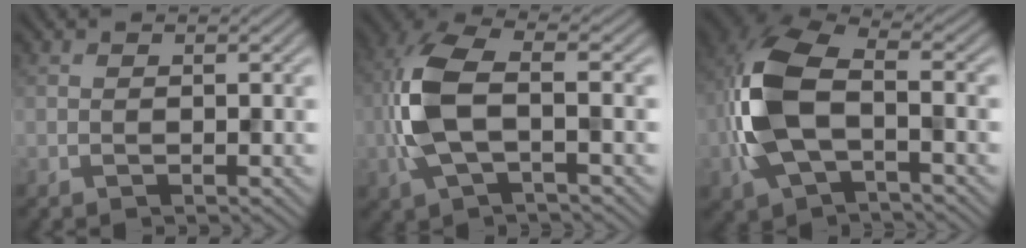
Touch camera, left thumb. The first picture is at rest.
{"total": 9.8, "force": [-1.1, 4.5, 8.6], "torque": [-0.216, 0.007, -0.027]}
{"total": 11.8, "force": [-2.0, 6.6, 9.5], "torque": [-0.238, -0.002, -0.052]}